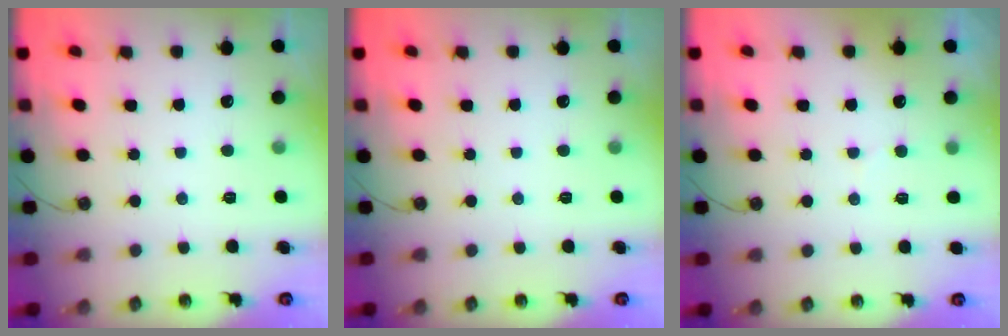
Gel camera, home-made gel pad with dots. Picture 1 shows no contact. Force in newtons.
{"total": 0.0}
{"total": 4.3, "press": 3.9, "slide": 1.7}